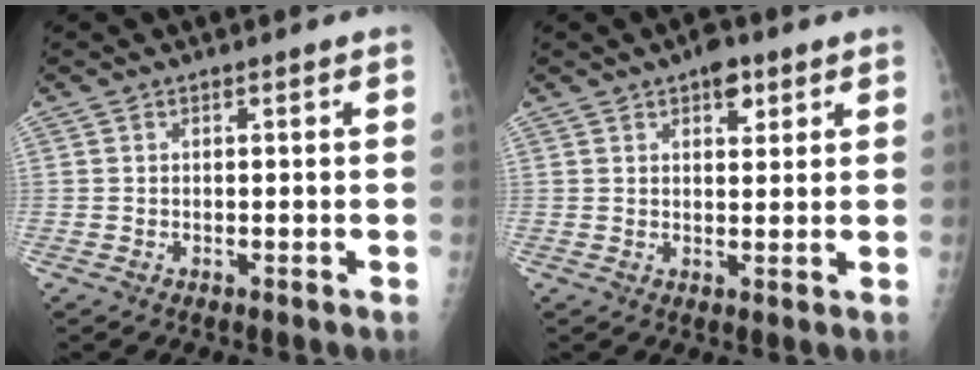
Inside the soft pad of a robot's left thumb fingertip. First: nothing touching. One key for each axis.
{"total": 4.6, "fx": 2.6, "fy": 2.4, "fz": 2.9, "tx": -0.022, "ty": -0.010, "tz": 0.035}